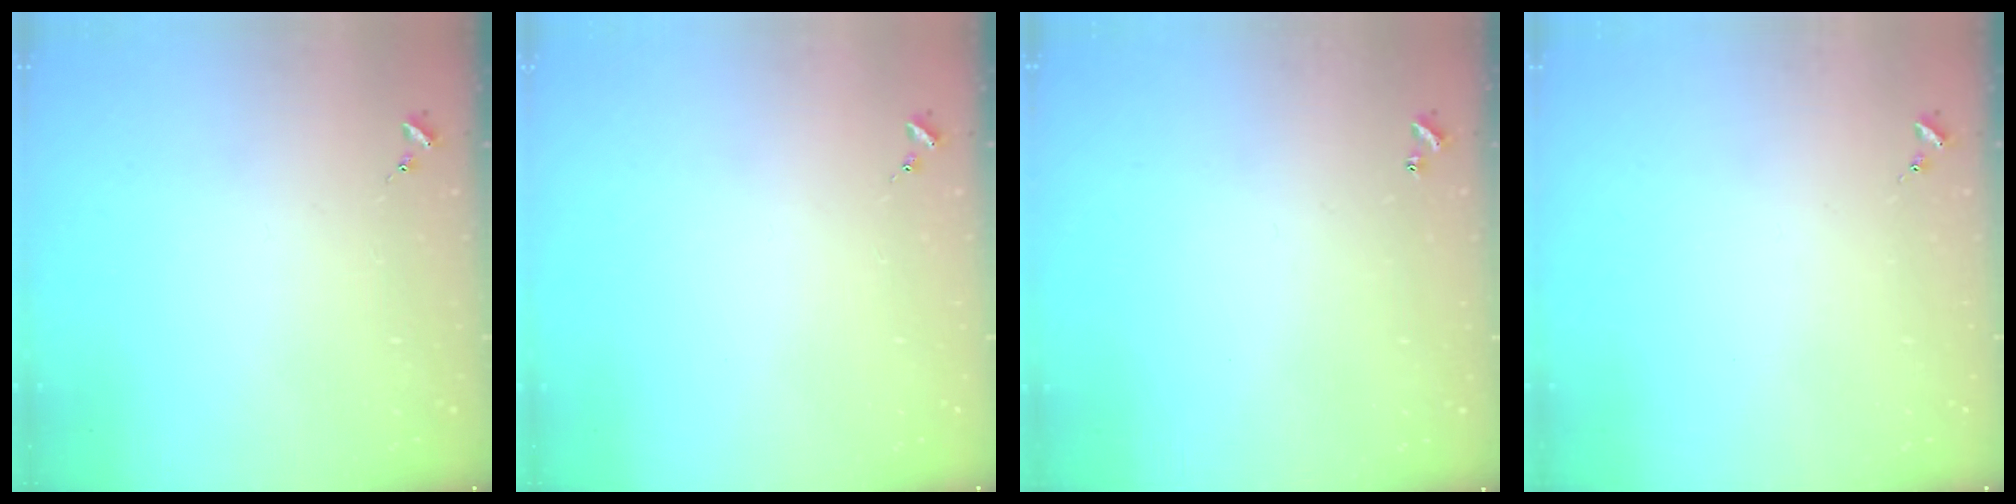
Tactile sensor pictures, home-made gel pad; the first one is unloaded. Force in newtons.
{"total": 0.0}
{"total": 1.0, "press": 1.0, "slide": 0.2}
{"total": 0.0}